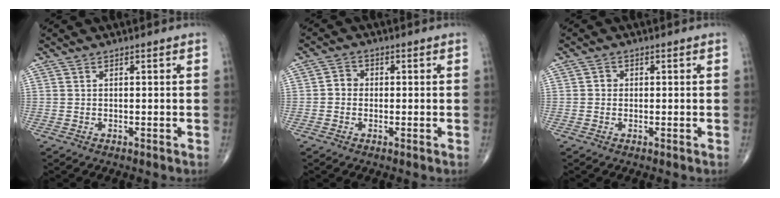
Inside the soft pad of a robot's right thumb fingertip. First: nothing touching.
{"total": 2.6, "force": [-0.3, 2.3, 1.2], "torque": [-0.005, 0.009, -0.013]}
{"total": 1.3, "force": [0.0, 1.2, 0.5], "torque": [0.000, 0.004, -0.003]}